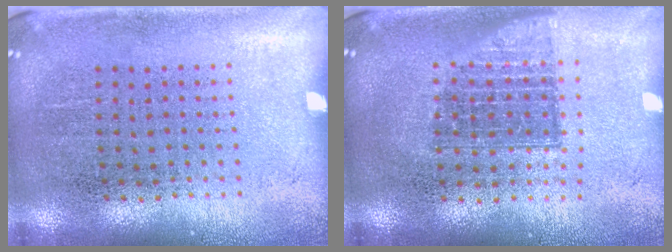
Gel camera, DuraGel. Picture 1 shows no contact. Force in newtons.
{"total": 1.4, "press": 1.2, "slide": 0.7}